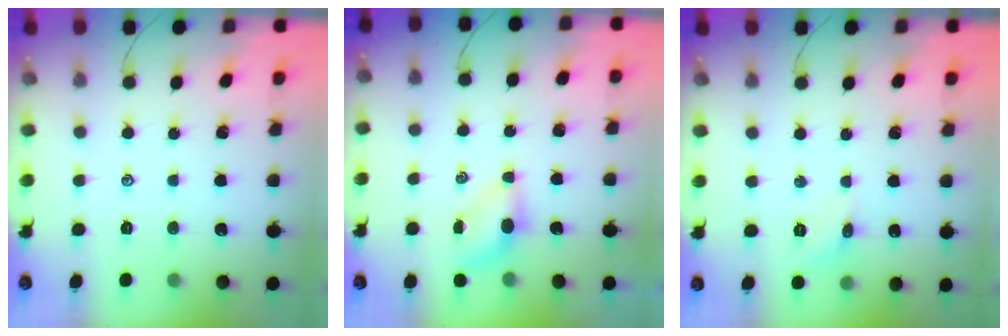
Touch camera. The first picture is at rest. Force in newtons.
{"total": 4.3, "press": 4.2, "slide": 0.9}
{"total": 4.7, "press": 4.5, "slide": 1.5}